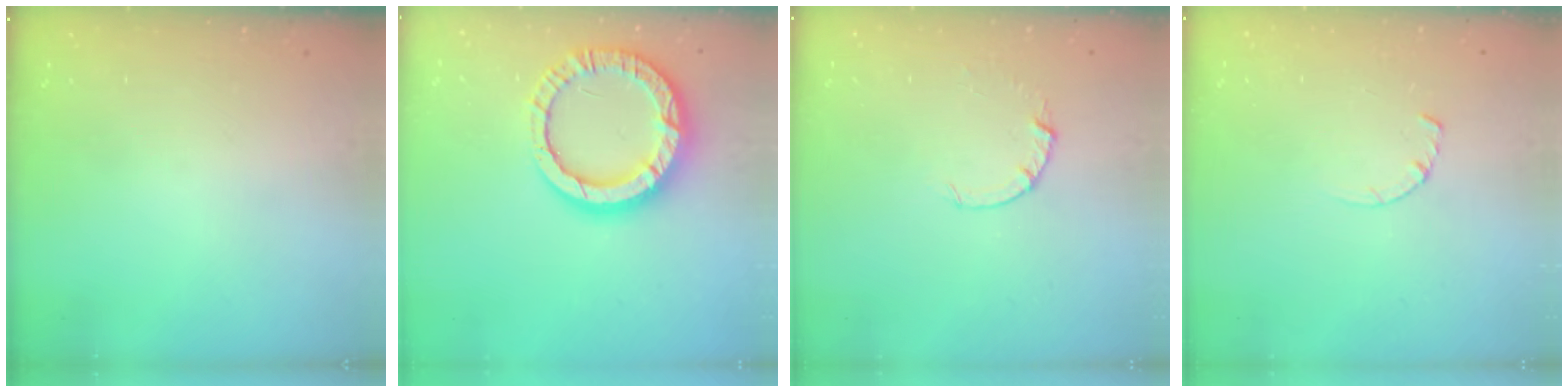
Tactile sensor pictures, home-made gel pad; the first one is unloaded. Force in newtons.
{"total": 19.2, "press": 19.1, "slide": 1.9}
{"total": 2.6, "press": 2.6, "slide": 0.4}
{"total": 2.8, "press": 2.8, "slide": 0.4}